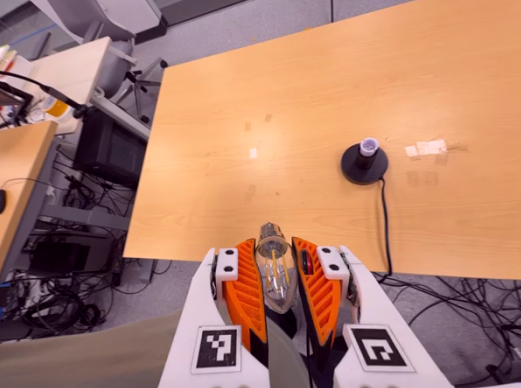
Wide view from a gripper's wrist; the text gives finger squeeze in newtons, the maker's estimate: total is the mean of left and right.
{"total": 20.8, "left": 22.4, "right": 19.2}